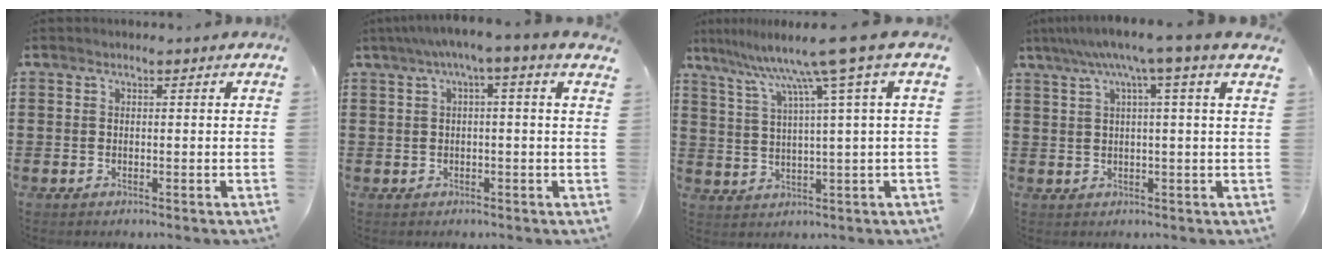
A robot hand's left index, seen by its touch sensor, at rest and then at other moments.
{"total": 2.6, "force": [0.0, -0.5, 2.5], "torque": [-0.045, -0.004, -0.005]}
{"total": 9.3, "force": [5.5, -1.9, 7.2], "torque": [-0.156, -0.026, 0.083]}
{"total": 5.9, "force": [3.2, -0.8, 4.9], "torque": [-0.105, -0.005, 0.051]}